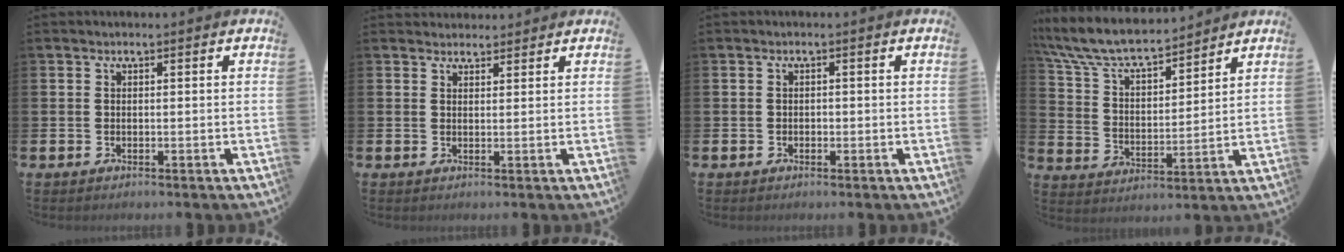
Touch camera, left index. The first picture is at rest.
{"total": 1.9, "force": [1.8, 0.6, -0.3], "torque": [0.010, -0.007, 0.032]}
{"total": 0.6, "force": [-0.3, 0.5, 0.0], "torque": [-0.002, 0.004, -0.008]}
{"total": 8.5, "force": [7.9, 1.7, 2.8], "torque": [-0.092, -0.050, 0.139]}